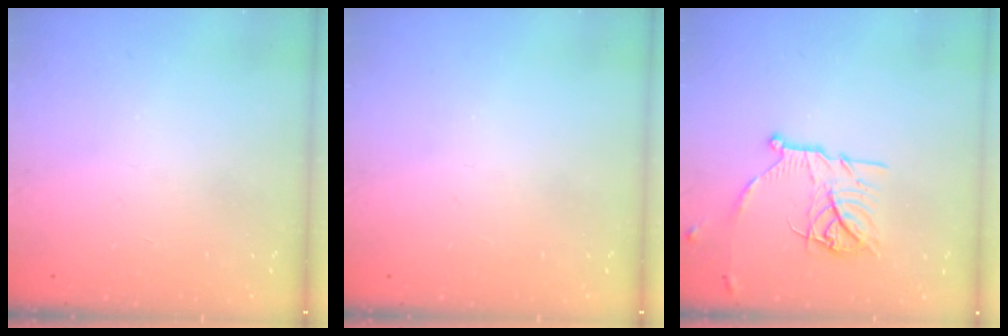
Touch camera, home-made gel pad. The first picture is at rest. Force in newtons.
{"total": 0.0}
{"total": 14.2, "press": 14.2, "slide": 1.2}